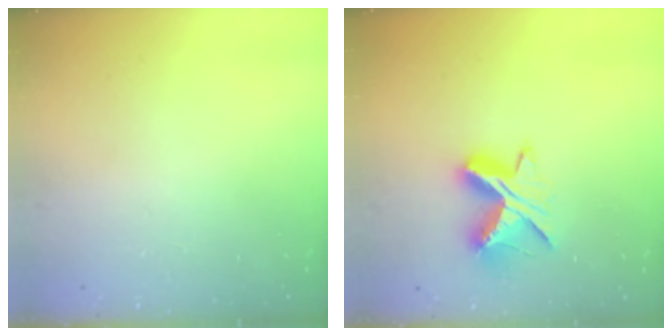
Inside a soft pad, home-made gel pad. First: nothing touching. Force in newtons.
{"total": 11.3, "press": 11.3, "slide": 0.4}